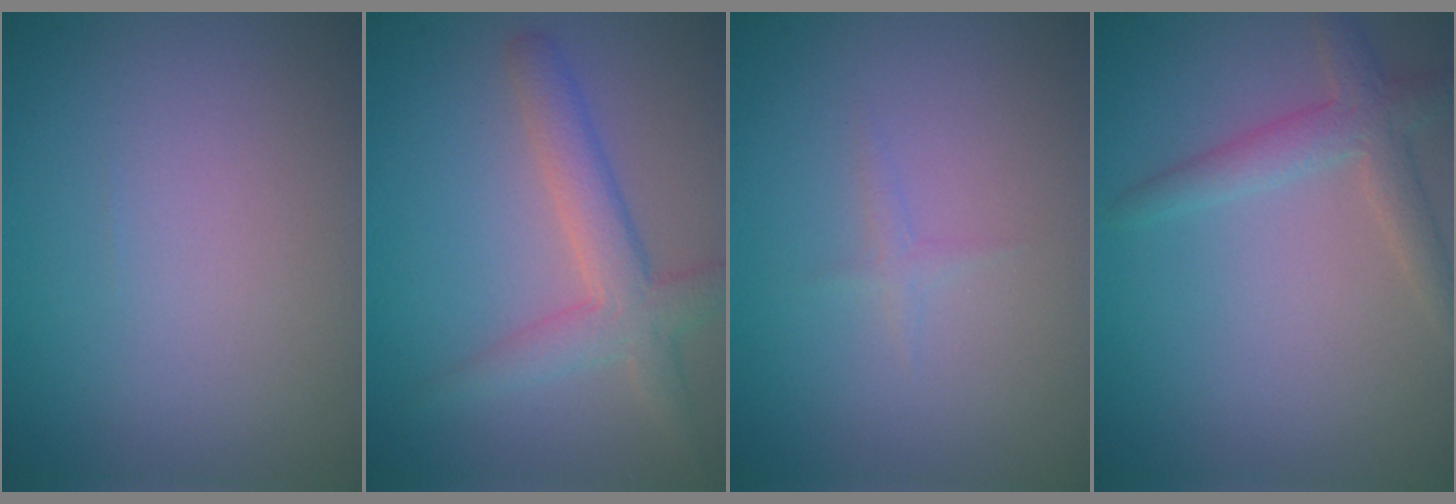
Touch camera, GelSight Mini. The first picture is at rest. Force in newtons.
{"total": 4.0, "press": 4.0, "slide": 0.3}
{"total": 0.7, "press": 0.7, "slide": 0.1}
{"total": 2.8, "press": 2.8, "slide": 0.2}